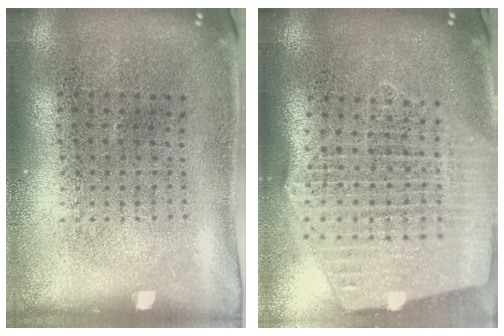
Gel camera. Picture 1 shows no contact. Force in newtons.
{"total": 2.6, "press": 2.3, "slide": 1.3}